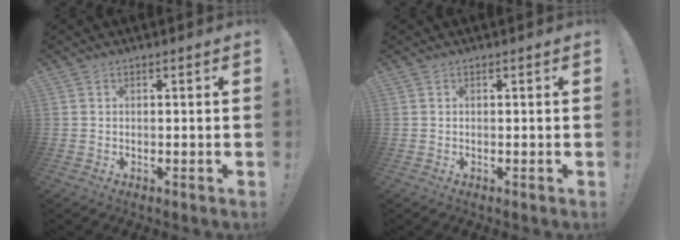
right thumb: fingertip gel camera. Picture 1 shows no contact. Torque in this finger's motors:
{"motor_torque": [0.00, 0.00, 0.00, 0.00, 0.00]}